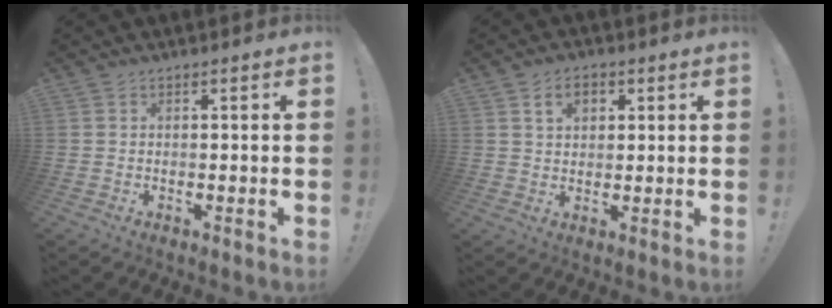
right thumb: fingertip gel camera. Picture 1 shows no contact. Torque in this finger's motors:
{"motor_torque": [-0.19, 0.19, 0.00, 0.01, 0.00]}